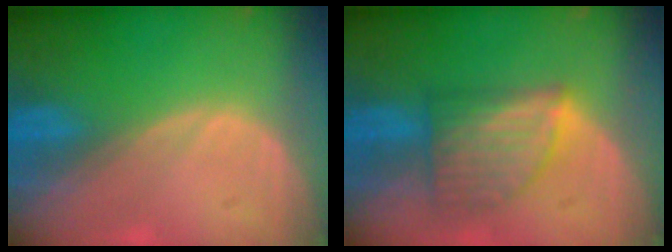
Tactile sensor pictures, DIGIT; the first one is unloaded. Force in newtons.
{"total": 7.0, "press": 6.6, "slide": 2.4}